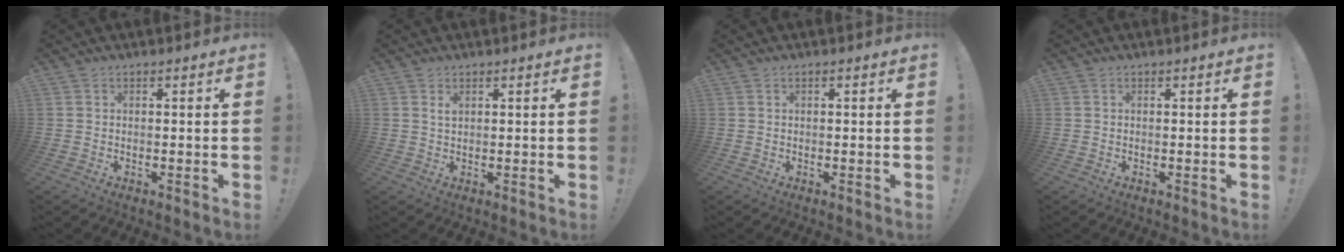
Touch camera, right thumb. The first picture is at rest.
{"total": 1.4, "force": [0.8, 0.6, 1.0], "torque": [-0.020, 0.000, 0.015]}
{"total": 0.0}
{"total": 0.0}